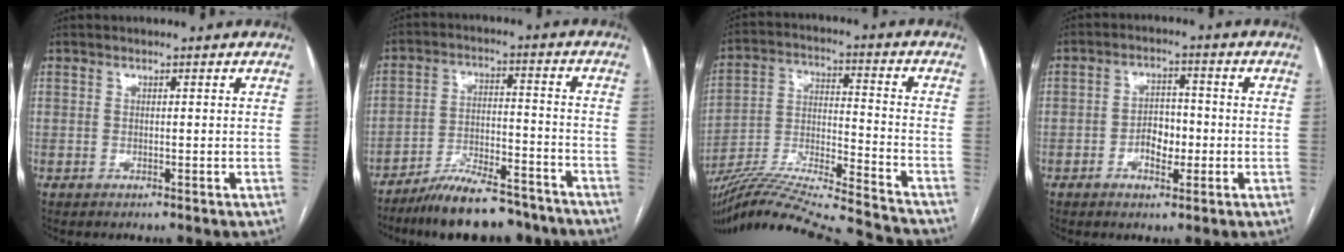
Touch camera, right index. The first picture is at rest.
{"total": 15.6, "force": [-13.2, 4.1, 7.1], "torque": [-0.111, 0.016, -0.209]}
{"total": 25.3, "force": [-23.3, 0.5, 9.9], "torque": [-0.182, -0.026, -0.371]}
{"total": 5.1, "force": [-1.6, 3.0, 3.8], "torque": [-0.066, 0.015, -0.024]}